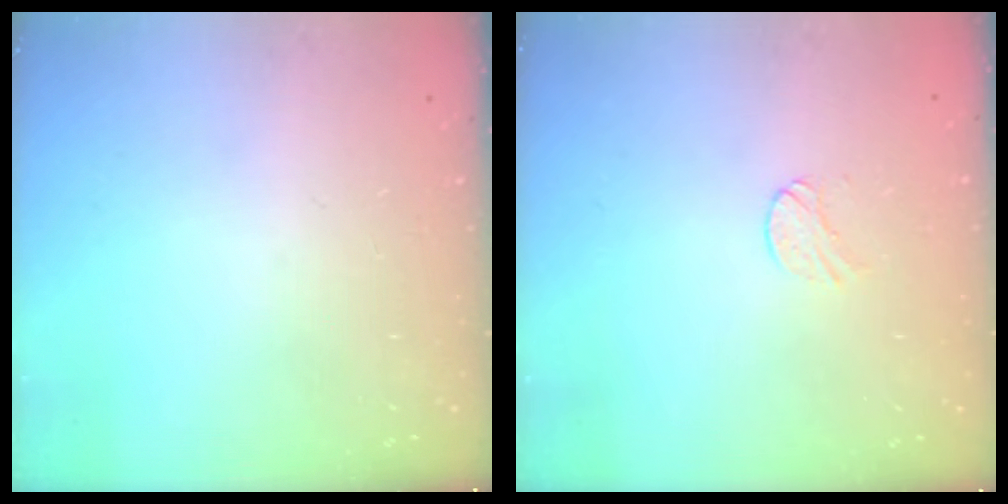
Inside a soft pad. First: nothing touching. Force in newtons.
{"total": 4.4, "press": 4.4, "slide": 0.4}